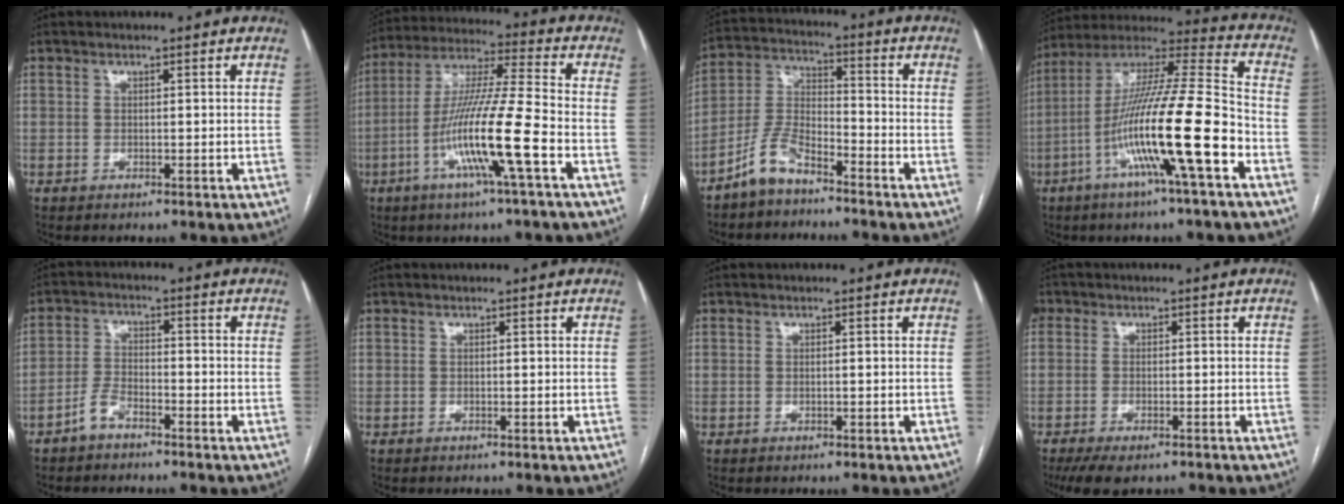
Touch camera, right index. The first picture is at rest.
{"total": 14.8, "force": [-5.2, -0.7, 13.8], "torque": [-0.271, -0.006, -0.104]}
{"total": 7.5, "force": [-5.8, 2.5, 4.0], "torque": [-0.096, 0.004, -0.119]}
{"total": 19.3, "force": [-6.8, 0.2, 18.0], "torque": [-0.335, -0.005, -0.128]}
{"total": 3.5, "force": [-2.8, 1.3, 1.7], "torque": [-0.040, 0.006, -0.053]}
{"total": 0.0}
{"total": 0.0}
{"total": 9.2, "force": [-5.5, 5.5, 4.9], "torque": [-0.120, -0.007, -0.092]}